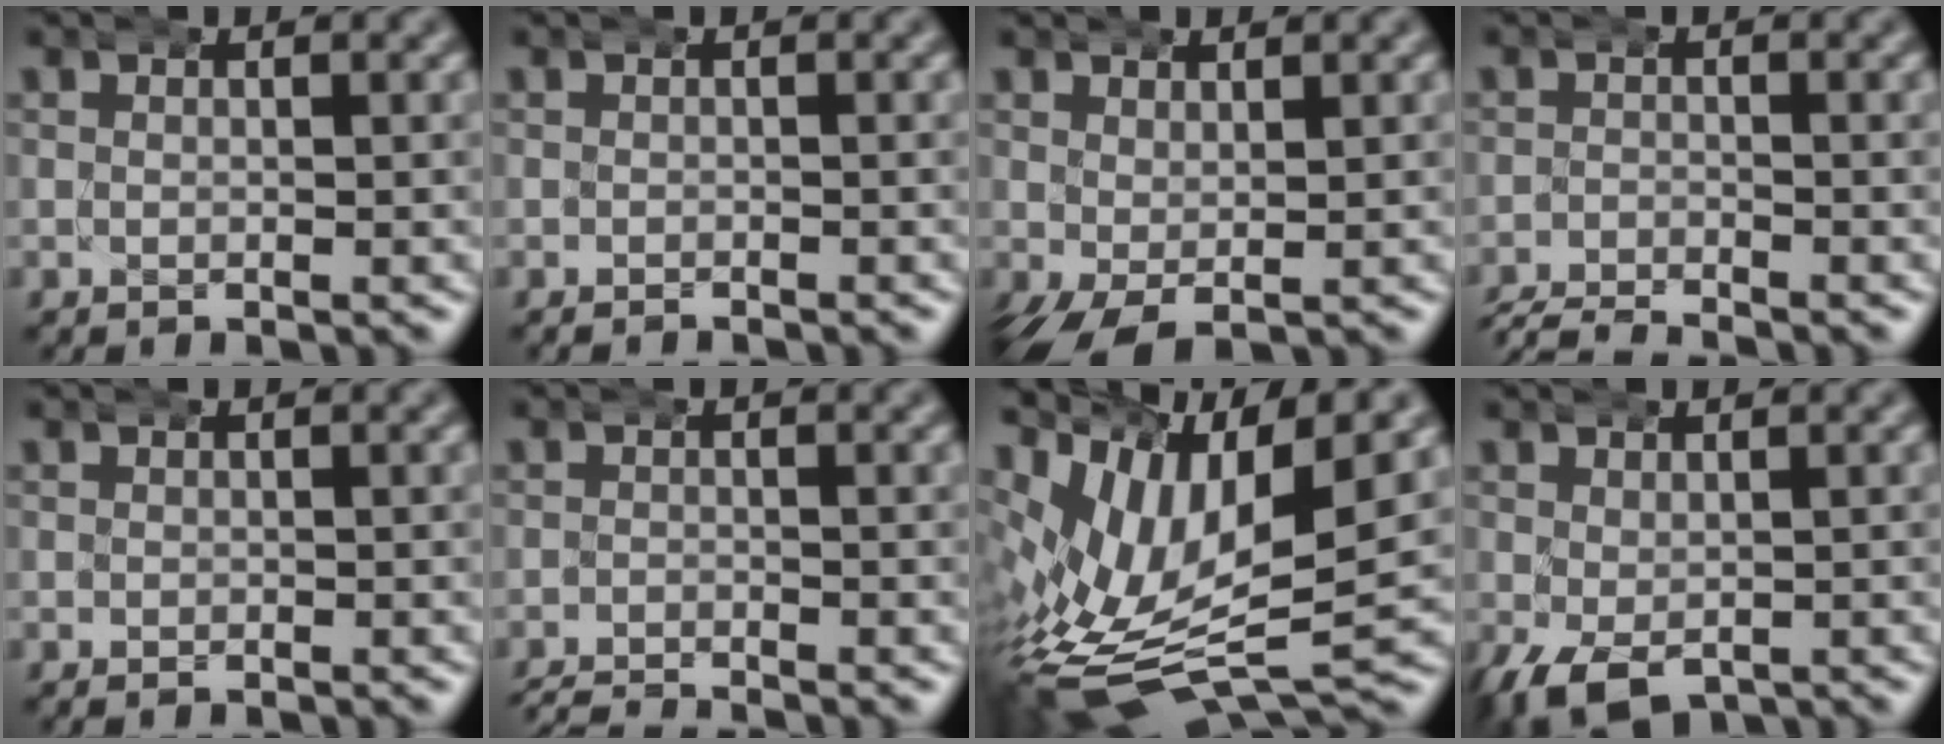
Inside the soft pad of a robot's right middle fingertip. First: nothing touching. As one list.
[{"total": 0.9, "force": [-0.9, 0.2, -0.3], "torque": [0.003, 0.000, -0.015]}, {"total": 3.2, "force": [-1.7, 1.7, 2.1], "torque": [-0.050, -0.024, -0.011]}, {"total": 5.1, "force": [-4.9, 1.4, 0.9], "torque": [-0.021, -0.013, -0.077]}, {"total": 0.0}, {"total": 3.9, "force": [-3.8, 0.8, 0.4], "torque": [-0.009, -0.011, -0.059]}, {"total": 11.6, "force": [-2.1, 8.0, 8.1], "torque": [-0.181, -0.037, -0.022]}, {"total": 4.9, "force": [-3.1, 3.1, 2.2], "torque": [-0.062, -0.030, -0.032]}]